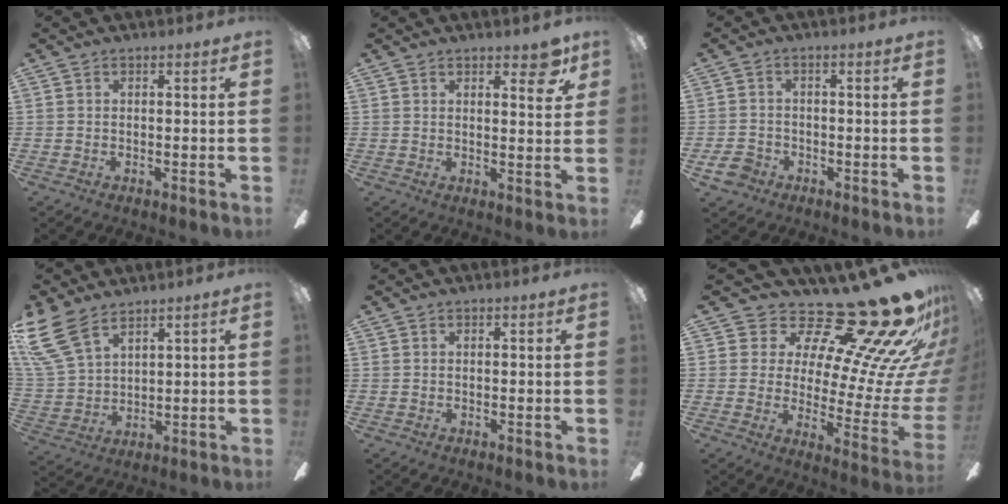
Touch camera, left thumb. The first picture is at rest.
{"total": 5.8, "force": [4.1, 2.3, 3.4], "torque": [-0.028, -0.021, 0.065]}
{"total": 4.8, "force": [-2.8, 3.4, 1.9], "torque": [-0.044, 0.014, -0.054]}
{"total": 13.5, "force": [8.6, 7.0, 7.7], "torque": [-0.192, -0.031, 0.166]}
{"total": 0.0}
{"total": 25.6, "force": [19.8, 7.1, 14.6], "torque": [-0.198, -0.167, 0.331]}